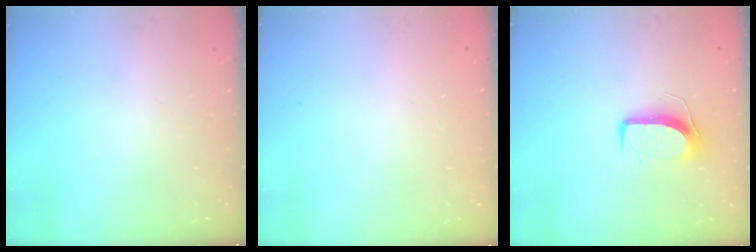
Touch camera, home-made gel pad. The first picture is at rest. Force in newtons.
{"total": 0.0}
{"total": 8.7, "press": 8.7, "slide": 0.7}